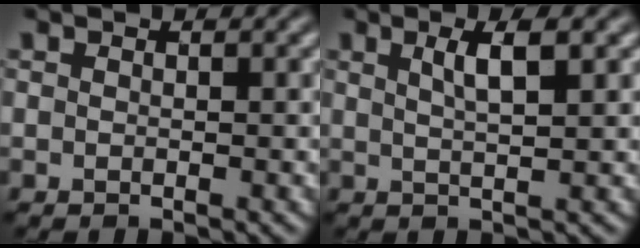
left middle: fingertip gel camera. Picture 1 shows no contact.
{"total": 3.2, "force": [1.1, 0.7, 2.9], "torque": [-0.045, 0.001, 0.020]}